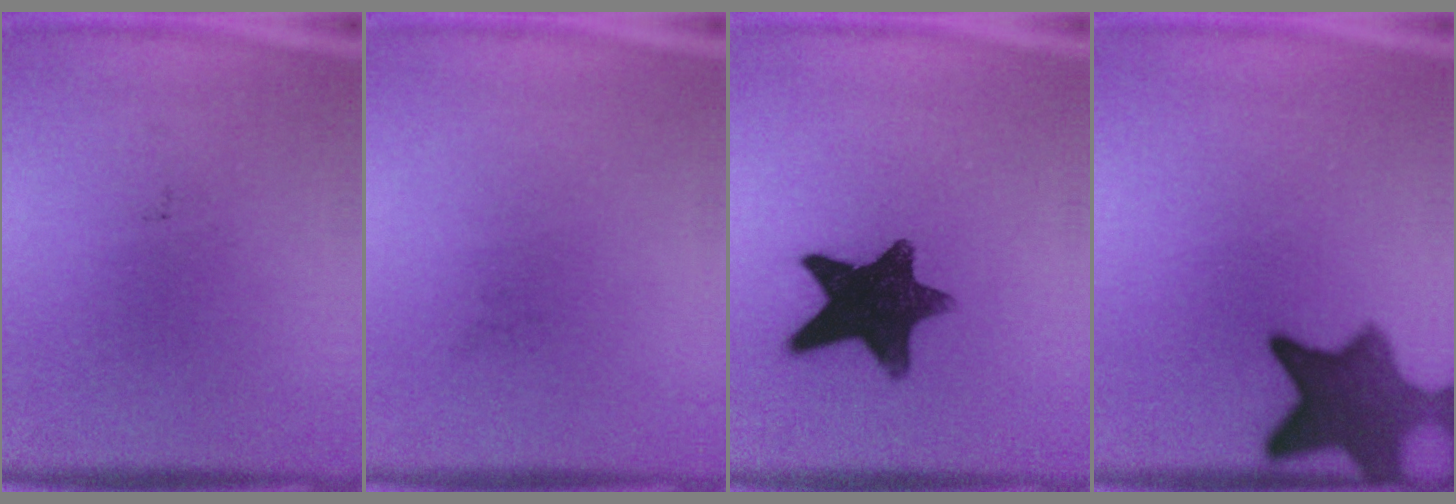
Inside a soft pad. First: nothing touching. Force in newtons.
{"total": 0.0}
{"total": 12.9}
{"total": 9.3}